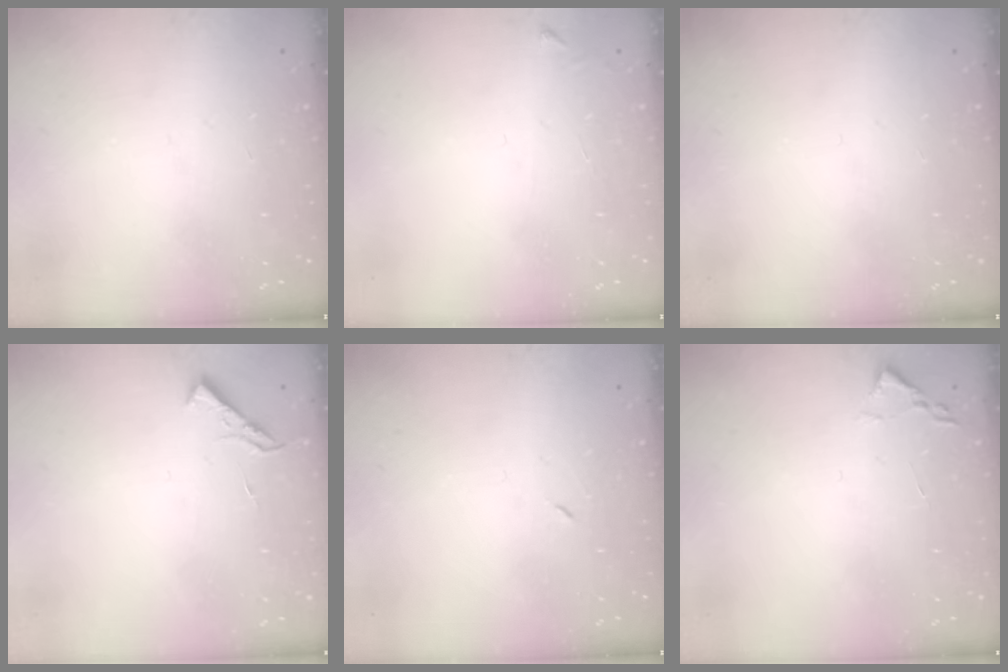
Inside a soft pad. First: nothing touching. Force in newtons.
{"total": 2.6, "press": 2.6, "slide": 0.3}
{"total": 0.0}
{"total": 4.3, "press": 4.2, "slide": 0.7}
{"total": 3.3, "press": 3.2, "slide": 0.7}
{"total": 1.8, "press": 1.7, "slide": 0.2}